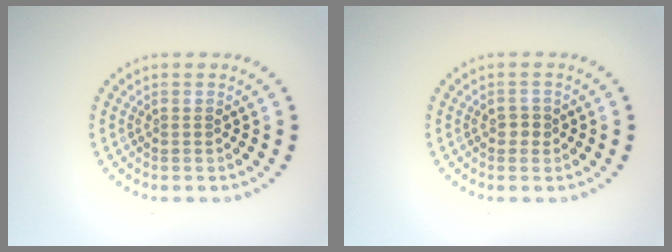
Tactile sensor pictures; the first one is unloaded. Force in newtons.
{"total": 1.1, "press": 1.0, "slide": 0.4}